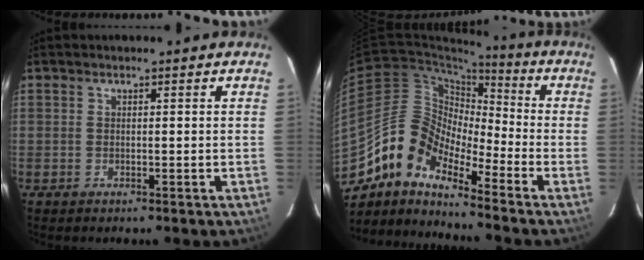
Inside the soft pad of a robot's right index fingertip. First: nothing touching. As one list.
[{"total": 12.5, "force": [-9.8, 5.0, 6.1], "torque": [-0.099, 0.013, -0.209]}]